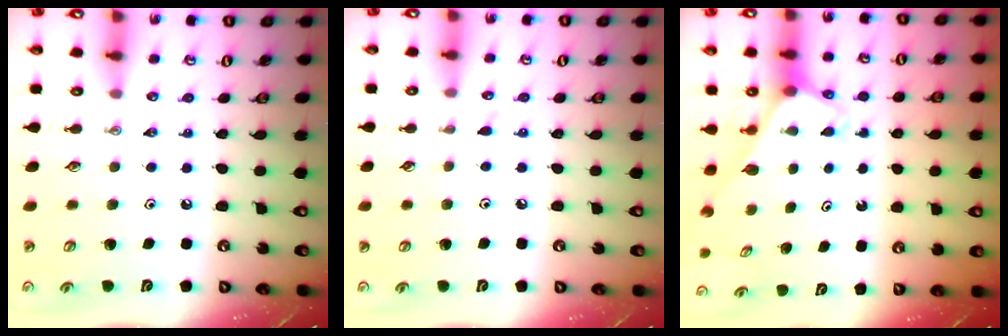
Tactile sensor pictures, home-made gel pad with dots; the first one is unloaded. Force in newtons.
{"total": 4.2, "press": 4.2, "slide": 0.5}
{"total": 2.7, "press": 2.7, "slide": 0.2}